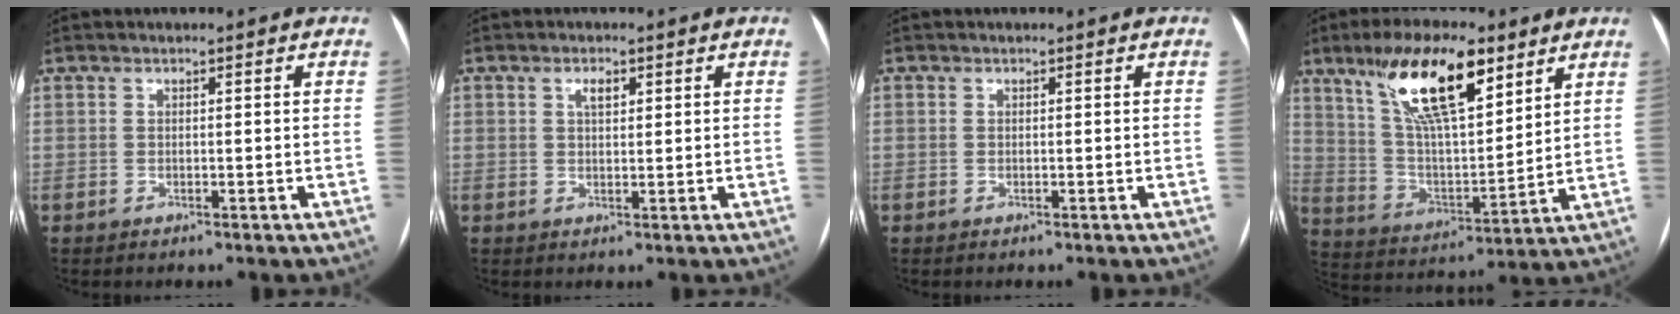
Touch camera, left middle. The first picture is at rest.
{"total": 2.0, "force": [0.9, 0.9, 1.6], "torque": [-0.029, 0.003, 0.016]}
{"total": 0.0}
{"total": 16.9, "force": [10.1, 5.0, 12.6], "torque": [-0.233, 0.017, 0.189]}